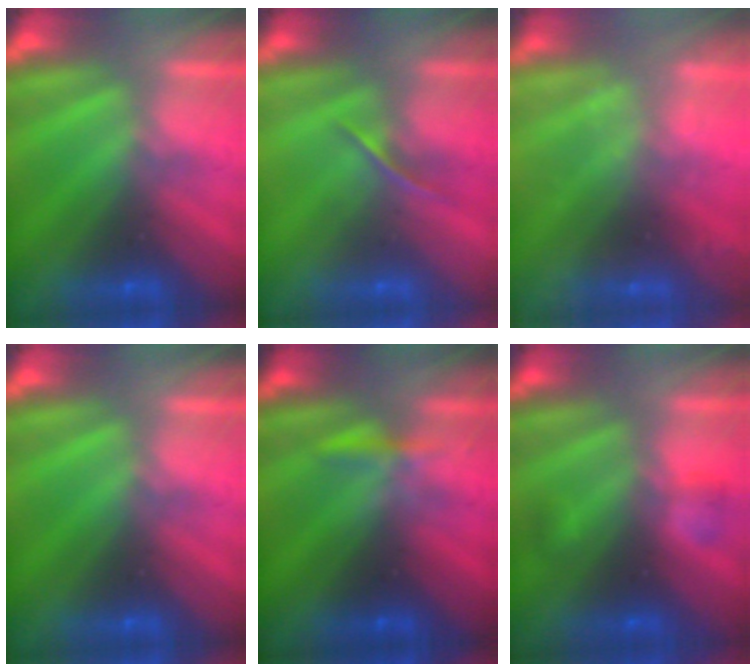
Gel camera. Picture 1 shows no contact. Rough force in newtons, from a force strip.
{"total": 1.4}
{"total": 2.2}
{"total": 0.0}
{"total": 3.4}
{"total": 2.0}